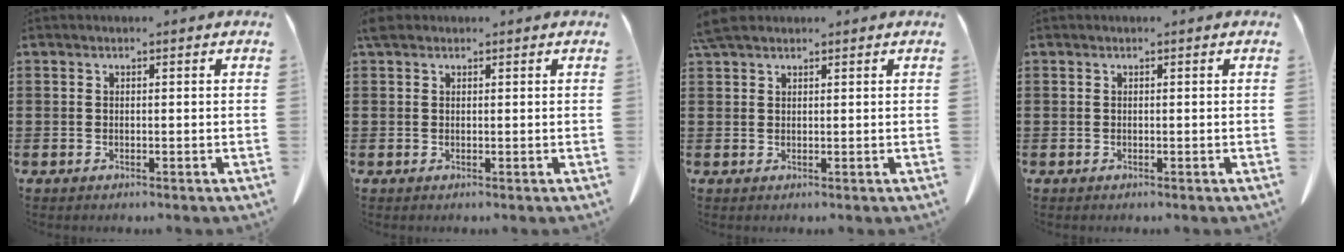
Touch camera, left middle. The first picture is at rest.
{"total": 1.3, "force": [1.0, 0.7, 0.5], "torque": [-0.013, 0.003, 0.020]}
{"total": 3.1, "force": [2.5, 0.9, 1.6], "torque": [-0.039, 0.003, 0.049]}
{"total": 0.0}